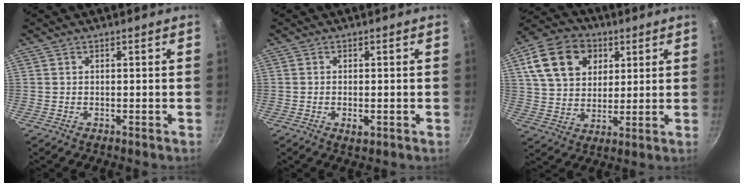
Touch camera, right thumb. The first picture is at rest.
{"total": 2.3, "force": [-0.6, 1.0, 1.9], "torque": [-0.037, -0.003, -0.012]}
{"total": 15.8, "force": [6.0, 11.8, 8.7], "torque": [-0.135, -0.003, 0.101]}